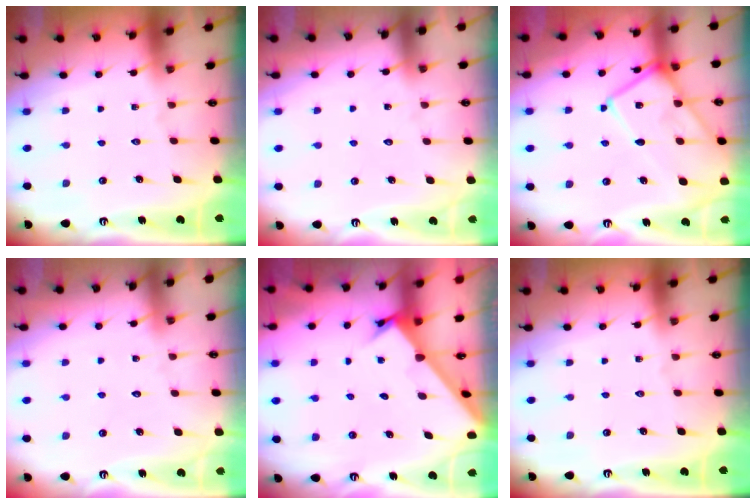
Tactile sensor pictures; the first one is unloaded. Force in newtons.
{"total": 4.3, "press": 4.3, "slide": 0.4}
{"total": 14.9, "press": 14.8, "slide": 1.4}
{"total": 4.8, "press": 4.8, "slide": 0.5}
{"total": 1.9, "press": 1.9, "slide": 0.1}
{"total": 0.0}